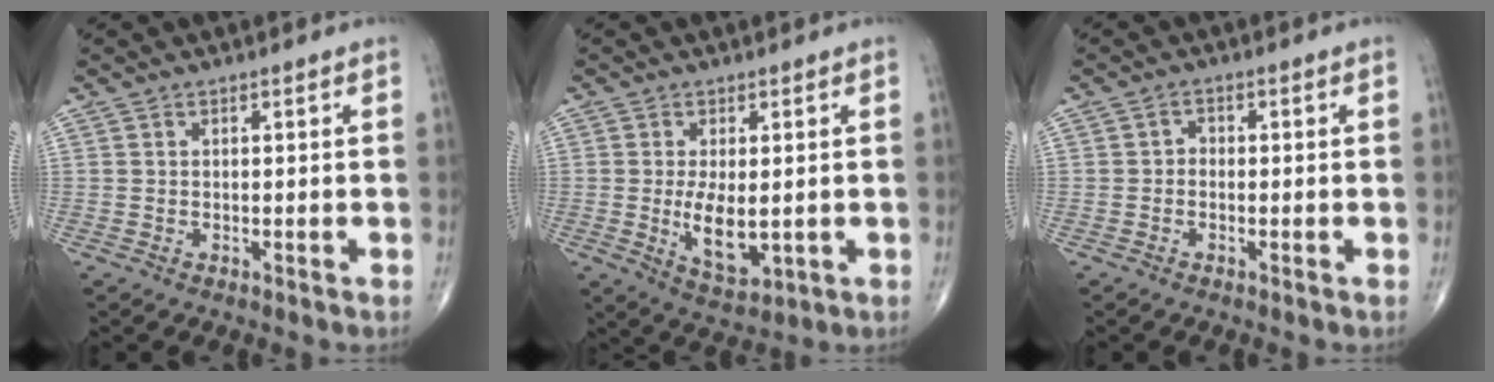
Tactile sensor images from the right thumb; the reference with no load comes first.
{"total": 7.5, "force": [-0.5, 3.6, 6.6], "torque": [-0.106, -0.017, 0.002]}
{"total": 1.3, "force": [-0.4, 1.0, 0.6], "torque": [0.005, 0.005, -0.014]}